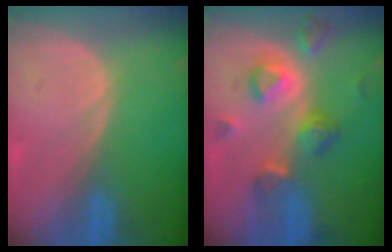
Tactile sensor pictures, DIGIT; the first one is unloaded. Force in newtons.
{"total": 8.1, "press": 7.2, "slide": 3.7}